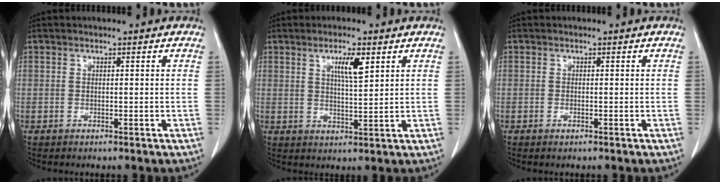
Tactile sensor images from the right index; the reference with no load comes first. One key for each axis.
{"total": 4.7, "fx": 2.3, "fy": 0.5, "fz": 4.1, "tx": -0.073, "ty": -0.002, "tz": 0.041}
{"total": 0.6, "fx": -0.4, "fy": 0.1, "fz": 0.5, "tx": -0.010, "ty": -0.001, "tz": -0.004}